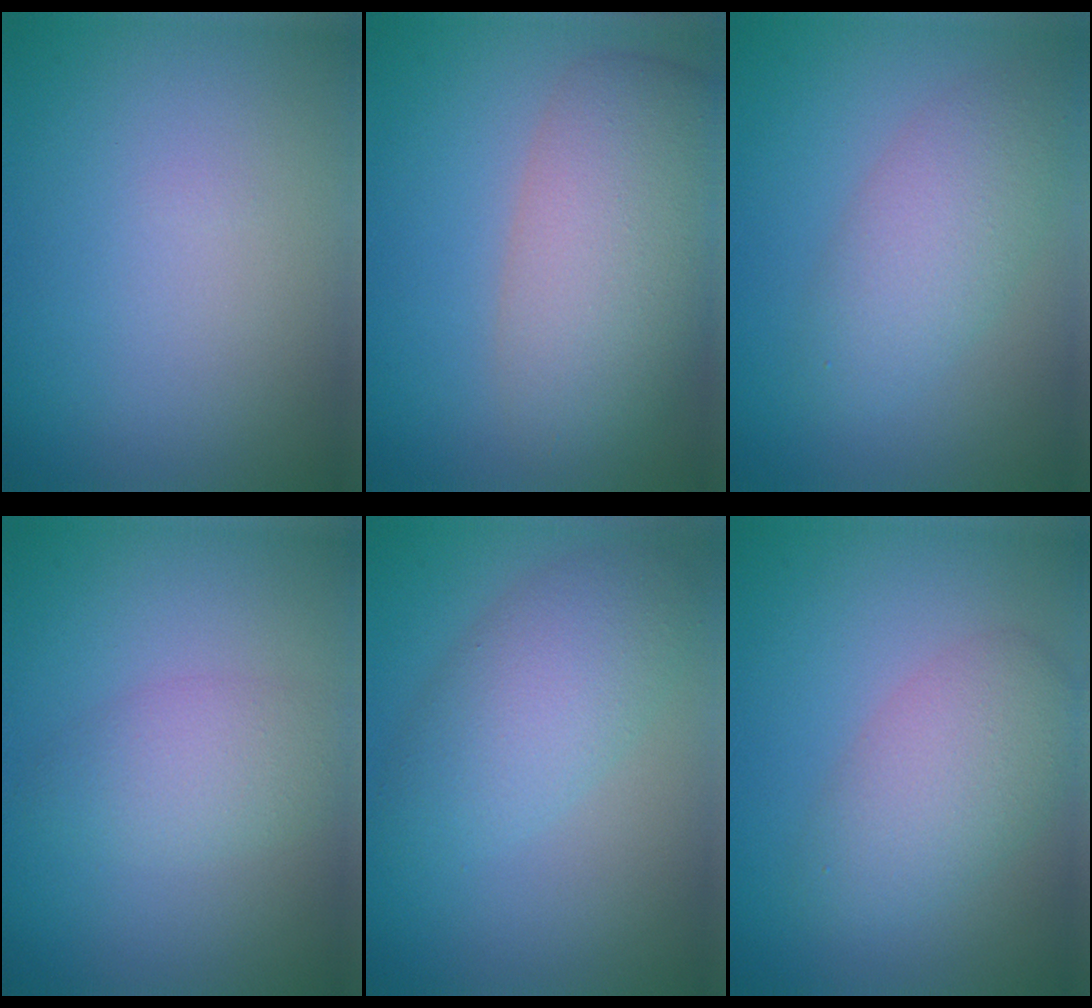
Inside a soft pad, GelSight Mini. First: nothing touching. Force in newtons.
{"total": 7.6, "press": 7.6, "slide": 0.3}
{"total": 3.8, "press": 3.8, "slide": 0.1}
{"total": 2.8, "press": 2.8, "slide": 0.1}
{"total": 4.5, "press": 4.5, "slide": 0.0}
{"total": 4.2, "press": 4.2, "slide": 0.2}